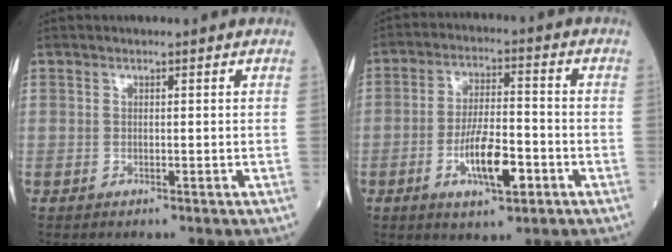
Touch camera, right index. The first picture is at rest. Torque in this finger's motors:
{"motor_torque": [0.52, 0.02, 0.19, 0.12]}